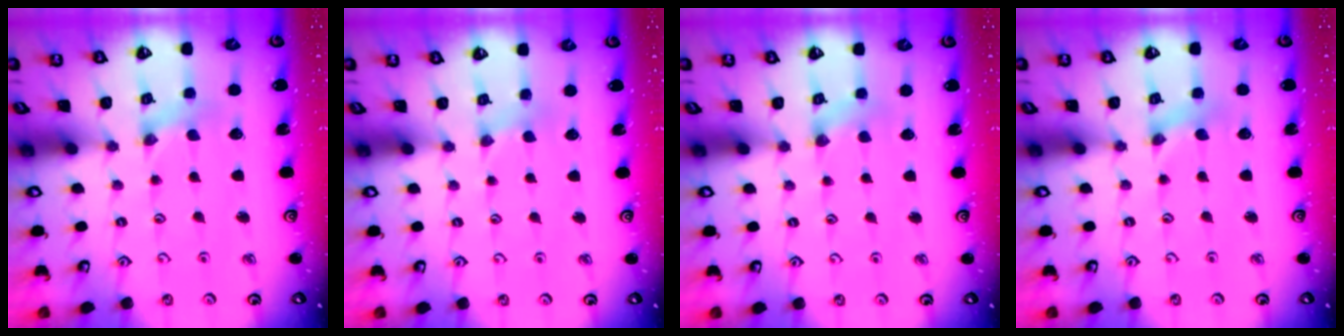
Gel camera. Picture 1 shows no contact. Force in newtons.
{"total": 1.3, "press": 1.3, "slide": 0.2}
{"total": 2.0, "press": 2.0, "slide": 0.3}
{"total": 0.7, "press": 0.7, "slide": 0.2}